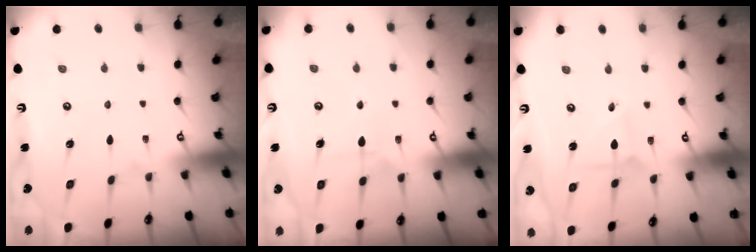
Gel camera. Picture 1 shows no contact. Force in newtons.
{"total": 6.0, "press": 6.0, "slide": 0.3}
{"total": 2.3, "press": 2.3, "slide": 0.2}